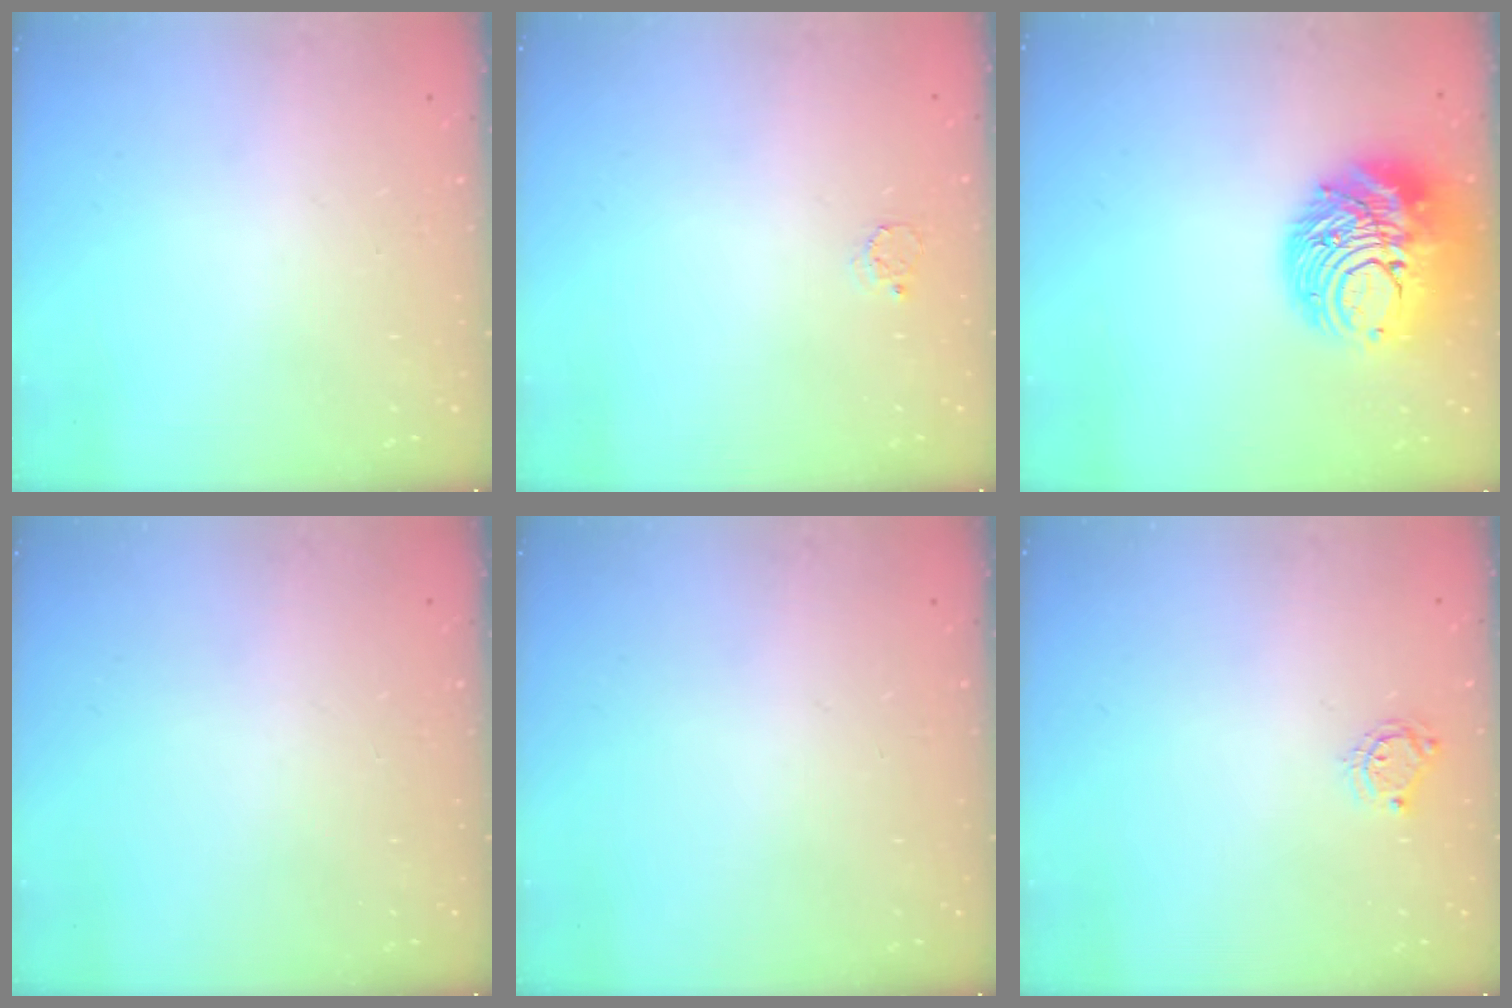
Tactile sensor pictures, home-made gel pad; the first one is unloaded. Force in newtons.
{"total": 2.3, "press": 2.3, "slide": 0.2}
{"total": 17.0, "press": 16.9, "slide": 1.7}
{"total": 0.0}
{"total": 0.0}
{"total": 5.0, "press": 5.0, "slide": 0.4}